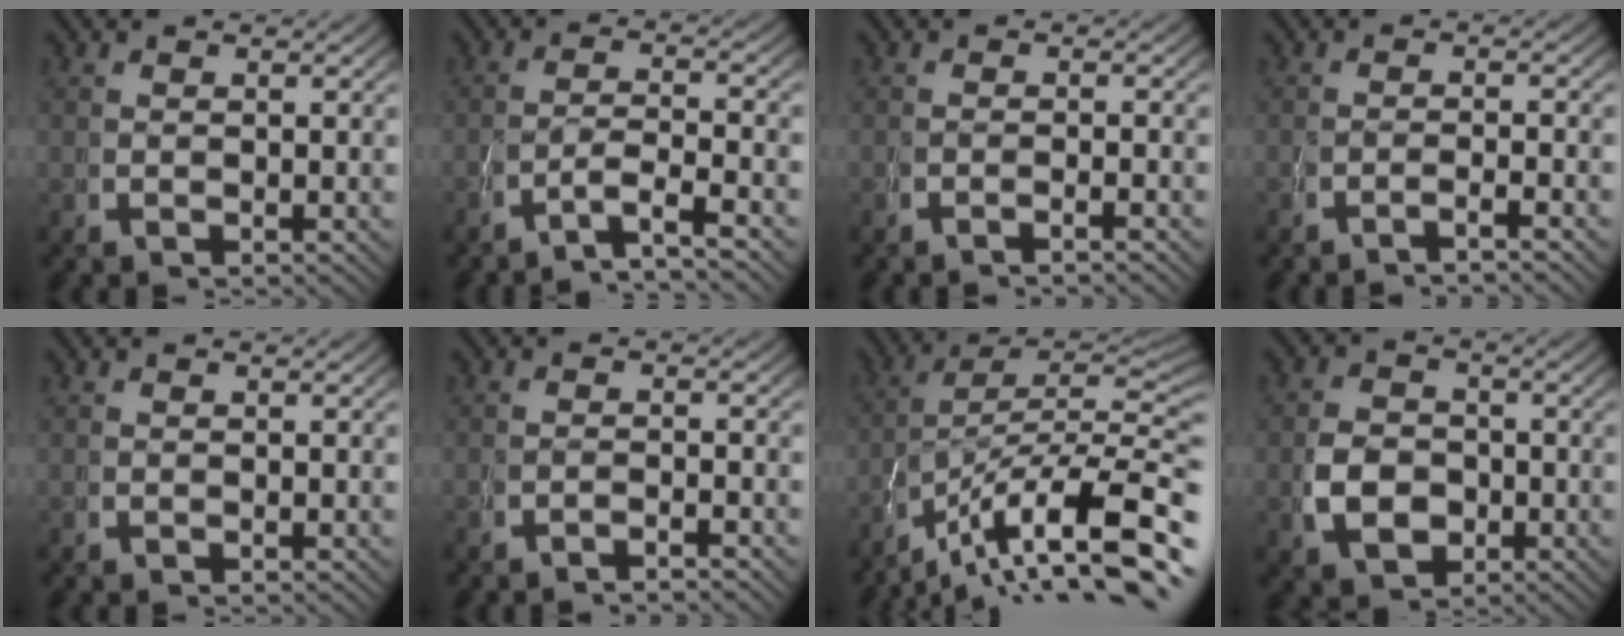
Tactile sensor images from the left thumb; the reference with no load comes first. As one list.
[{"total": 4.0, "force": [-2.3, 1.2, 3.1], "torque": [-0.073, -0.016, -0.033]}, {"total": 1.3, "force": [-0.9, -0.3, 0.9], "torque": [-0.017, 0.007, -0.021]}, {"total": 2.0, "force": [-1.4, -0.3, 1.3], "torque": [-0.027, 0.004, -0.029]}, {"total": 0.0}, {"total": 1.6, "force": [-1.6, -0.2, 0.4], "torque": [-0.006, 0.002, -0.031]}, {"total": 14.9, "force": [-6.3, 8.5, 10.4], "torque": [-0.168, -0.048, -0.078]}, {"total": 5.4, "force": [-0.8, 4.2, 3.4], "torque": [-0.070, -0.019, -0.005]}]